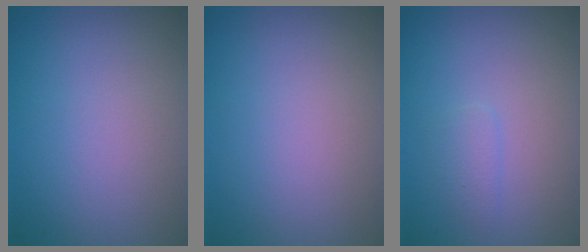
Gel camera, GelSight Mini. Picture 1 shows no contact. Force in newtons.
{"total": 0.0}
{"total": 1.1, "press": 1.1, "slide": 0.1}